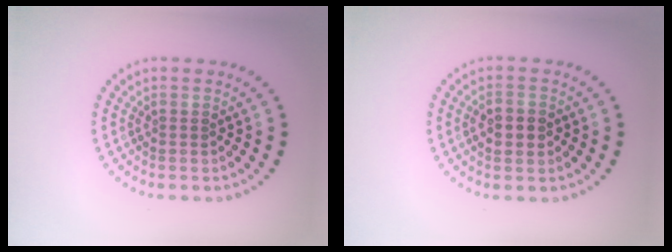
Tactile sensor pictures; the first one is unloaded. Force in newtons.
{"total": 3.0, "press": 3.0, "slide": 0.2}